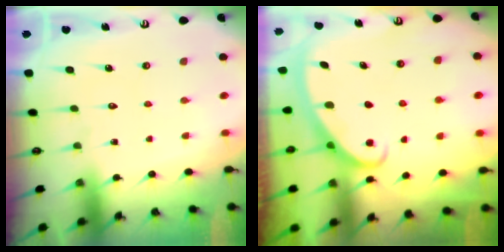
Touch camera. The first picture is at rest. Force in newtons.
{"total": 3.0, "press": 3.0, "slide": 0.4}